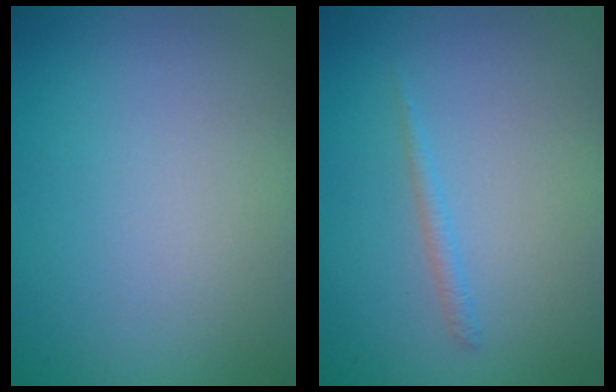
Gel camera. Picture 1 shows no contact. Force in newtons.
{"total": 0.9, "press": 0.9, "slide": 0.1}